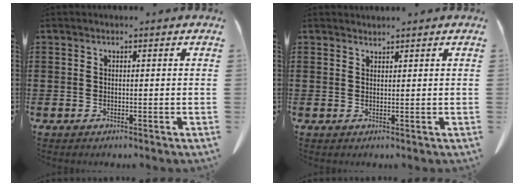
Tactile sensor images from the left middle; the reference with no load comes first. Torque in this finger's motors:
{"motor_torque": [-0.22, 0.24, -0.07, -0.01]}